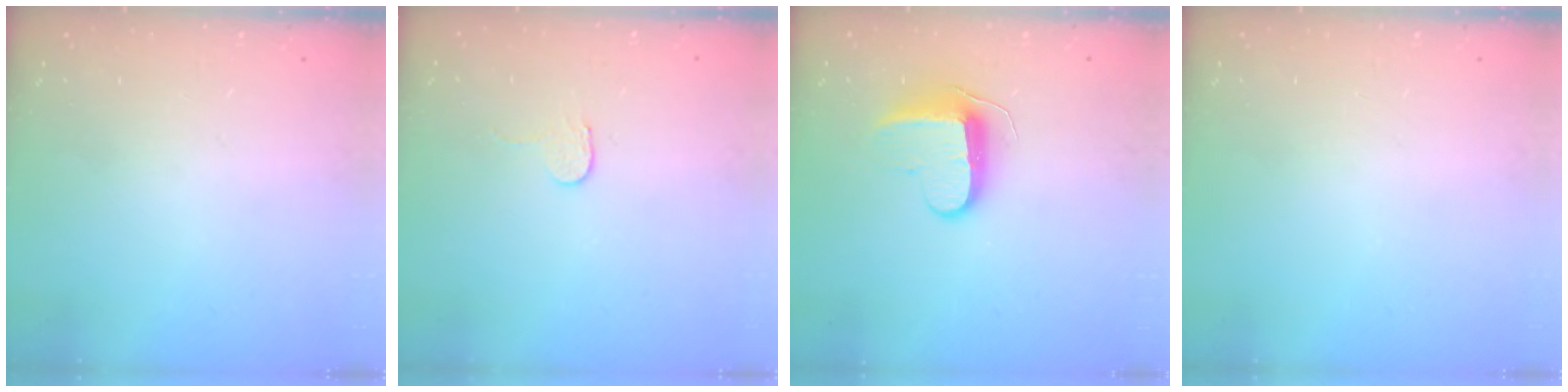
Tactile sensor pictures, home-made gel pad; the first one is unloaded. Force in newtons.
{"total": 2.7, "press": 2.7, "slide": 0.2}
{"total": 10.5, "press": 10.4, "slide": 1.0}
{"total": 0.0}